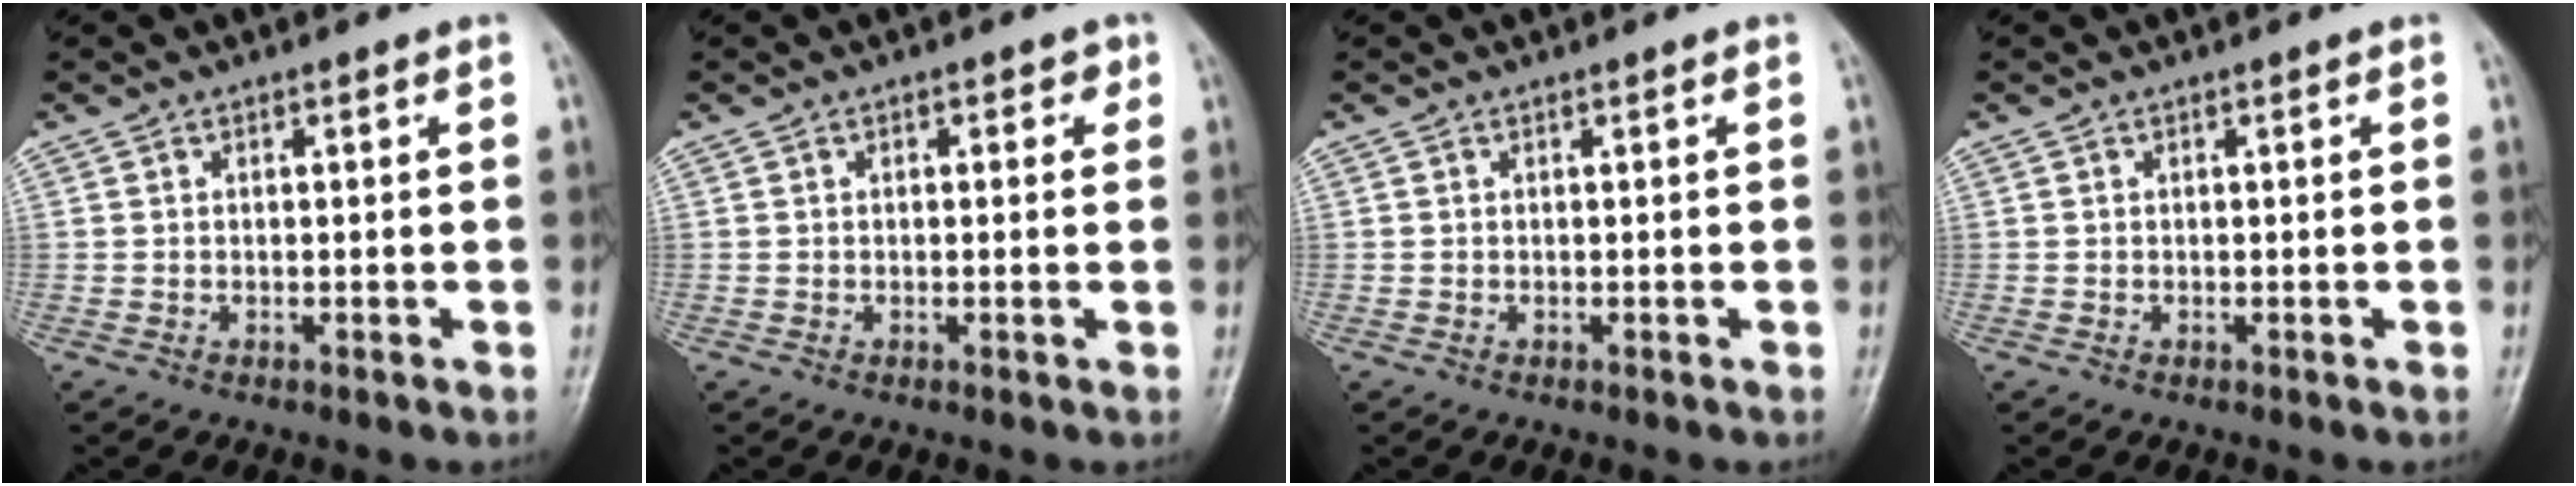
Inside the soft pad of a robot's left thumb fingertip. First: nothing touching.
{"total": 2.0, "force": [0.7, 1.3, 1.4], "torque": [-0.001, 0.002, 0.004]}
{"total": 0.0}
{"total": 0.0}